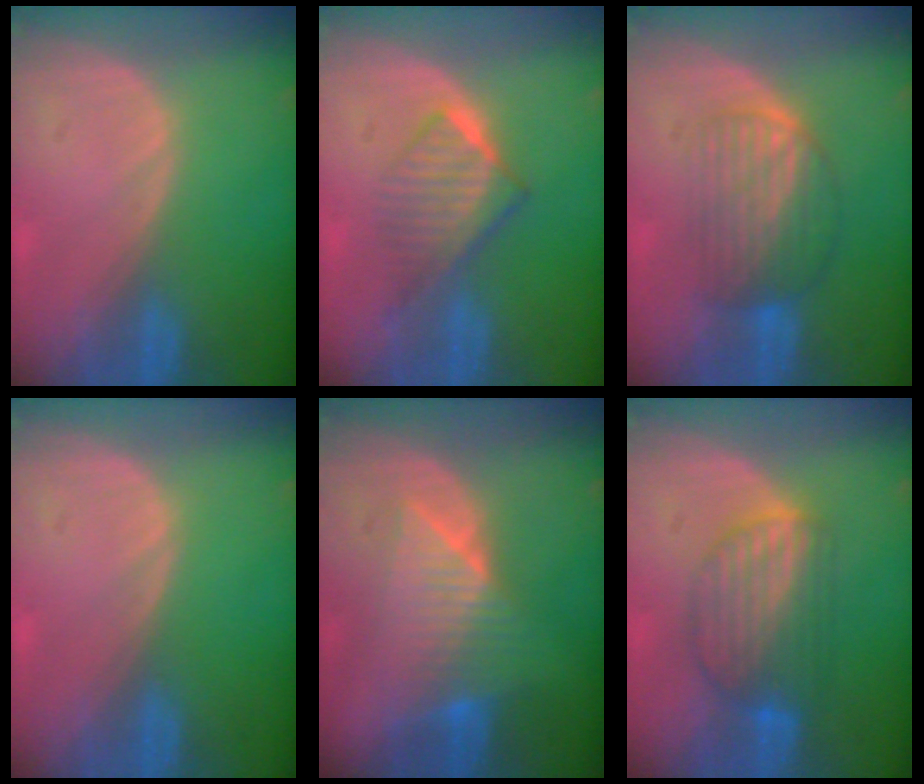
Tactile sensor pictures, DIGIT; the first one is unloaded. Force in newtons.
{"total": 6.5, "press": 5.7, "slide": 3.1}
{"total": 6.5, "press": 6.3, "slide": 1.5}
{"total": 0.0}
{"total": 7.4, "press": 7.2, "slide": 1.6}
{"total": 7.1, "press": 7.0, "slide": 1.3}